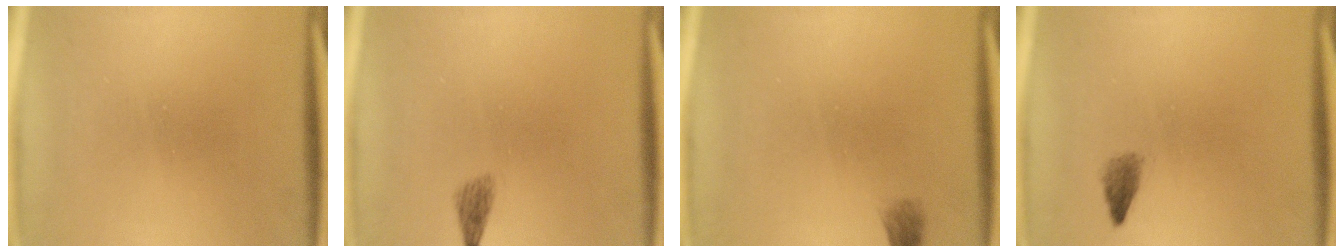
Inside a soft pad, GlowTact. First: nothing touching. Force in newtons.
{"total": 3.1}
{"total": 1.1}
{"total": 1.5}